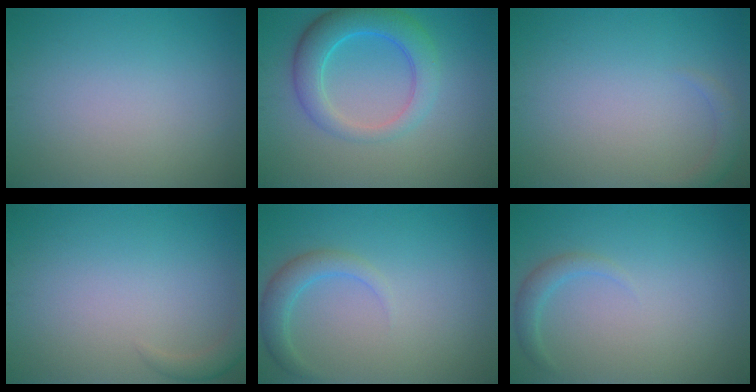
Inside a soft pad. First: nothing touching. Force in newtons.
{"total": 5.3, "press": 5.3, "slide": 0.2}
{"total": 1.3, "press": 1.3, "slide": 0.2}
{"total": 1.4, "press": 1.4, "slide": 0.2}
{"total": 2.4, "press": 2.4, "slide": 0.2}
{"total": 1.5, "press": 1.5, "slide": 0.2}